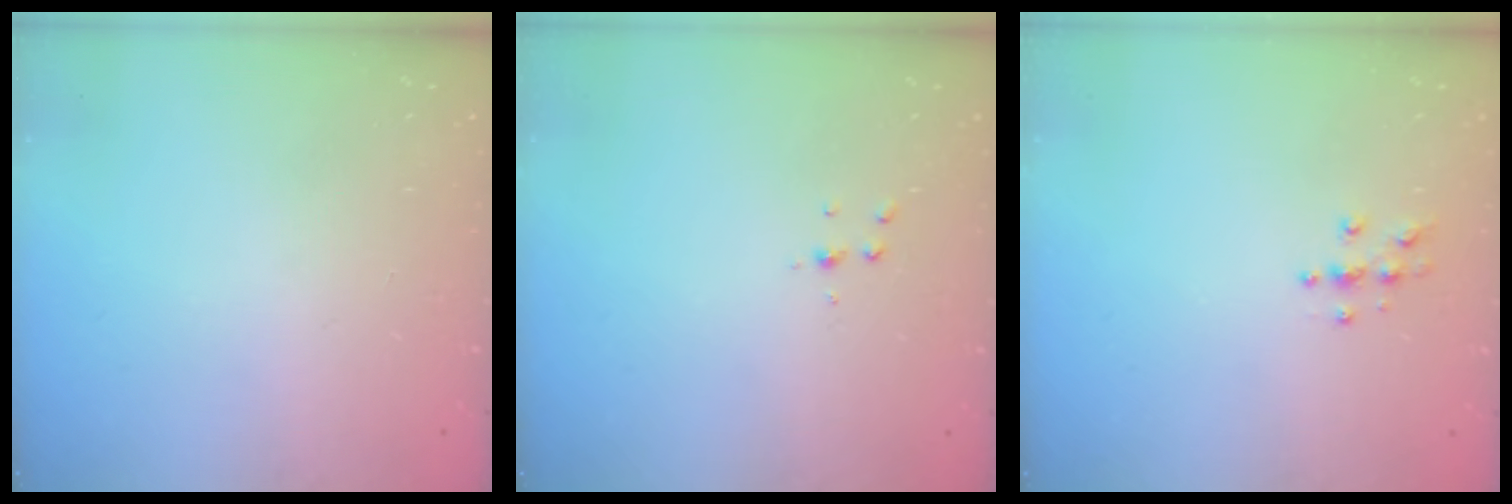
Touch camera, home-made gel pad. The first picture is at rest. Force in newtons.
{"total": 3.9, "press": 3.9, "slide": 0.4}
{"total": 3.9, "press": 3.9, "slide": 0.3}